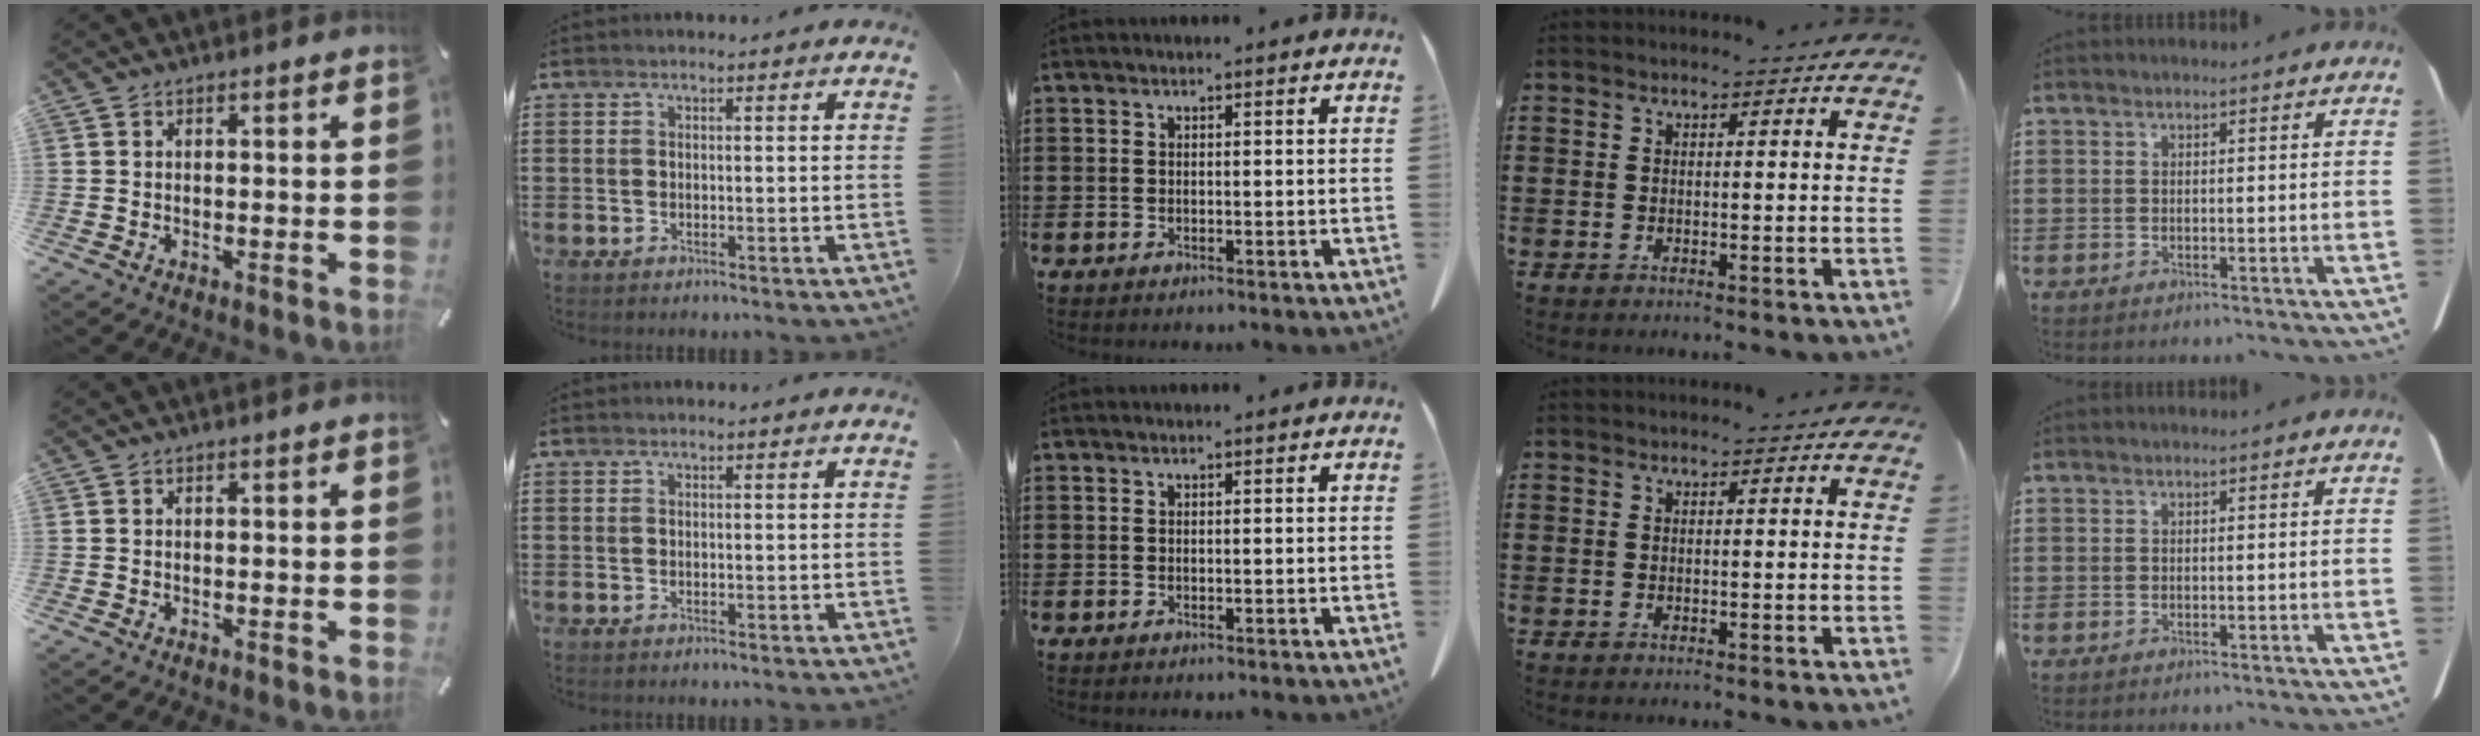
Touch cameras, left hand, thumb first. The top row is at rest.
{}